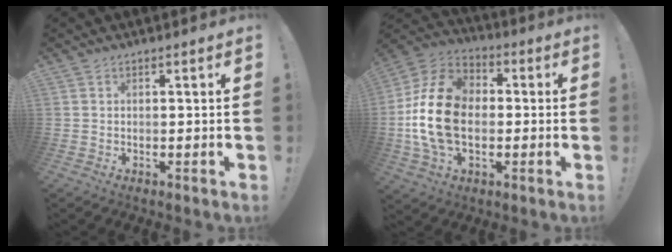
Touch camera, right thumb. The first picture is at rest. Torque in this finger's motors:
{"motor_torque": [2.54, 2.47, 0.28, 0.00, 0.17]}